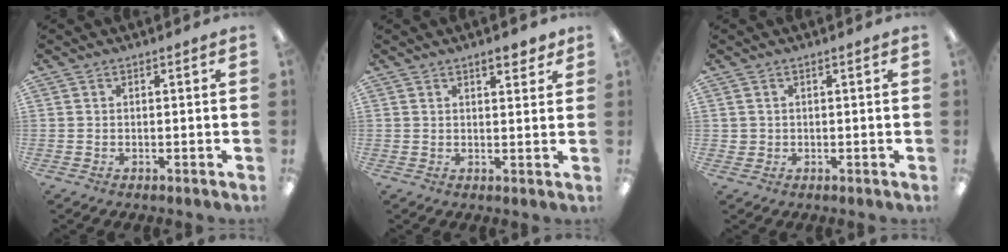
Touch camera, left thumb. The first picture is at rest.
{"total": 4.2, "force": [3.0, 1.5, 2.5], "torque": [-0.021, -0.014, 0.046]}
{"total": 1.2, "force": [0.3, 1.2, 0.1], "torque": [-0.004, 0.004, 0.004]}